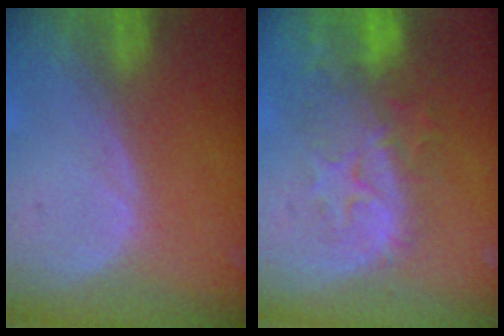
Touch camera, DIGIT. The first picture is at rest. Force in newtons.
{"total": 9.9, "press": 8.6, "slide": 4.8}